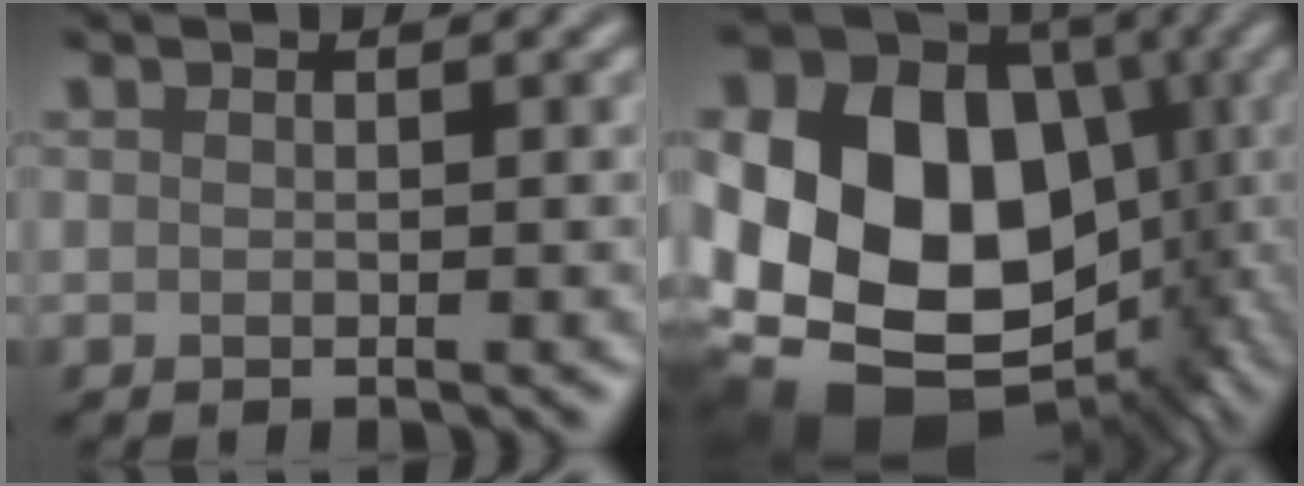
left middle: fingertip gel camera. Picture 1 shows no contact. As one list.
[{"total": 21.8, "force": [-1.7, 17.7, 12.6], "torque": [-0.226, -0.008, -0.047]}]